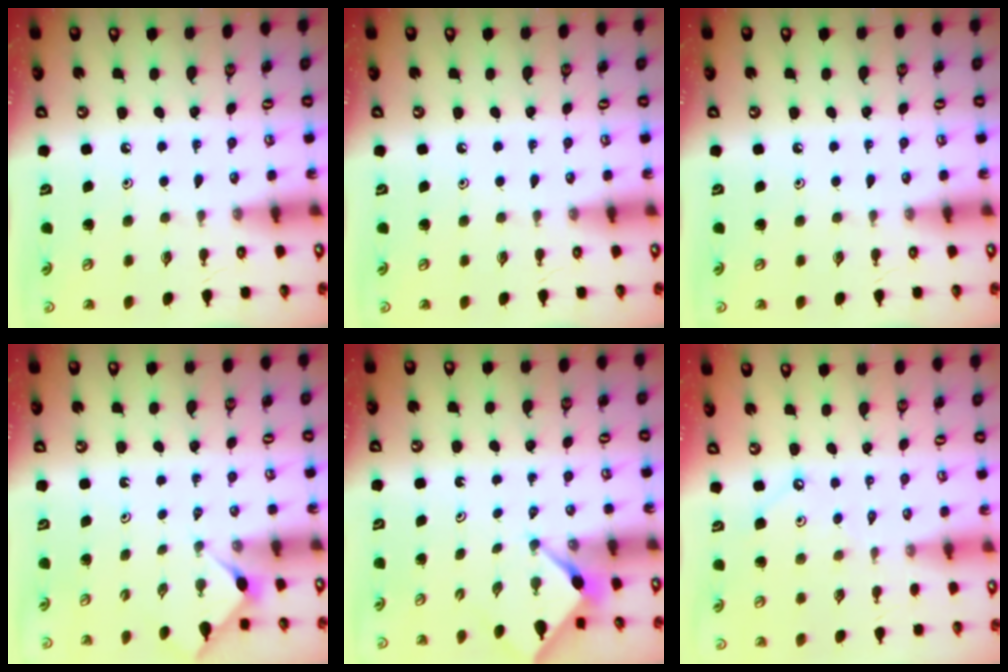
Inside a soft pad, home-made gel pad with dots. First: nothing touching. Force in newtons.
{"total": 0.0}
{"total": 0.0}
{"total": 3.2, "press": 3.2, "slide": 0.5}
{"total": 3.0, "press": 3.0, "slide": 0.4}
{"total": 2.5, "press": 2.5, "slide": 0.4}